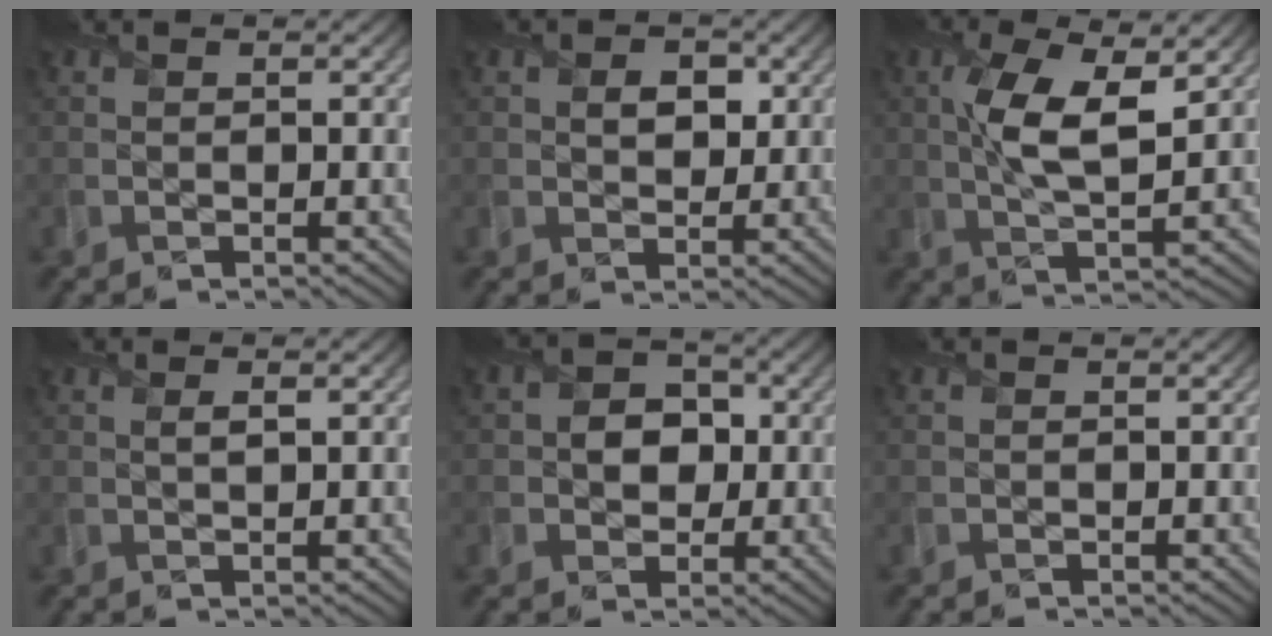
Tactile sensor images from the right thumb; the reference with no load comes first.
{"total": 3.0, "force": [0.8, 2.1, 2.0], "torque": [-0.038, -0.002, 0.010]}
{"total": 8.6, "force": [2.1, 3.1, 7.8], "torque": [-0.163, 0.005, 0.035]}
{"total": 1.0, "force": [0.5, 0.1, 0.8], "torque": [-0.015, 0.002, 0.009]}
{"total": 4.4, "force": [-0.1, 3.8, 2.2], "torque": [-0.036, 0.002, -0.018]}
{"total": 0.0}